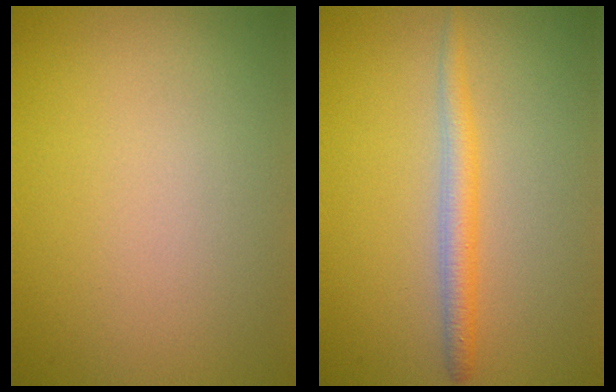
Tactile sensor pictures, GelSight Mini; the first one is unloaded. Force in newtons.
{"total": 2.3, "press": 2.3, "slide": 0.0}